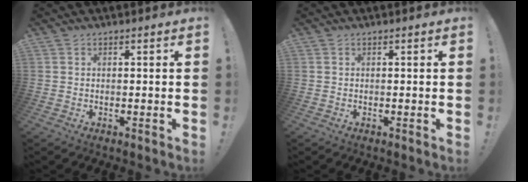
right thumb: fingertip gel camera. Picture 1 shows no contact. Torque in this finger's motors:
{"motor_torque": [0.00, 0.00, 0.00, 0.00, 0.00]}